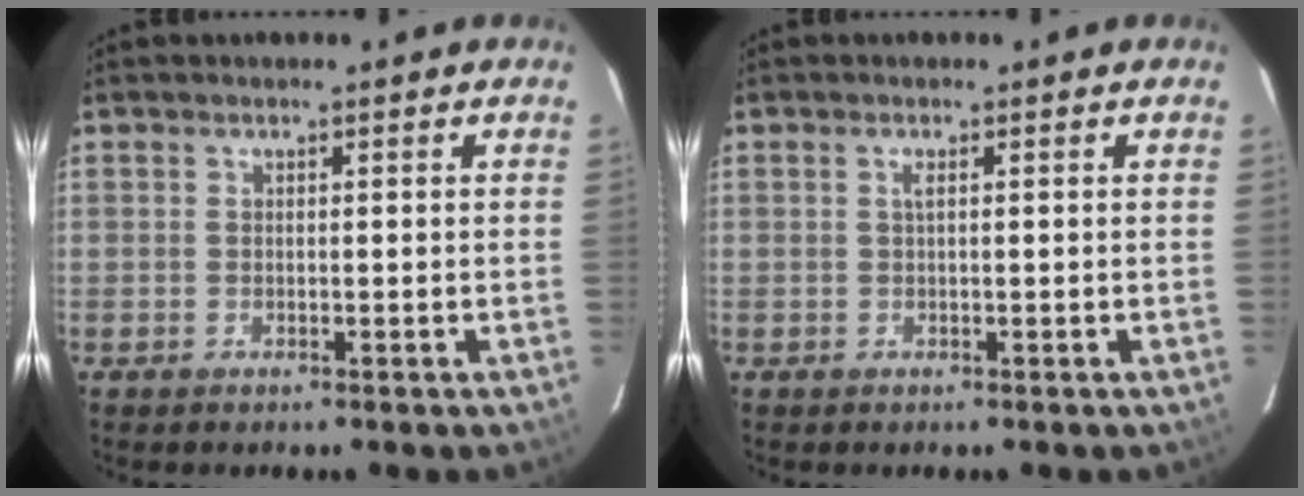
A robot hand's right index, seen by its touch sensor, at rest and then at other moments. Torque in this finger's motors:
{"motor_torque": [0.07, 0.11, 0.00, 0.02]}